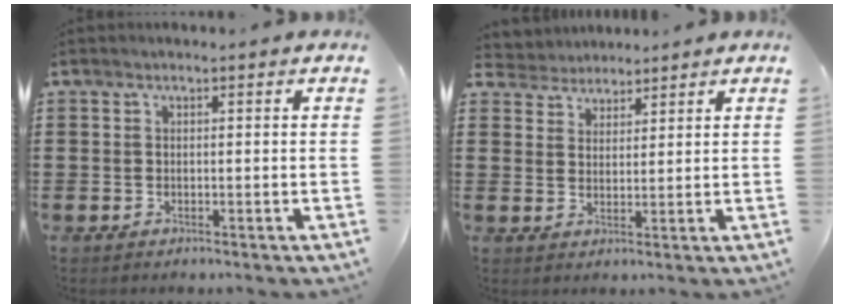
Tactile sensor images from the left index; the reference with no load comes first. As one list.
[{"total": 3.3, "force": [3.0, 1.3, -0.6], "torque": [-0.007, -0.009, 0.055]}]